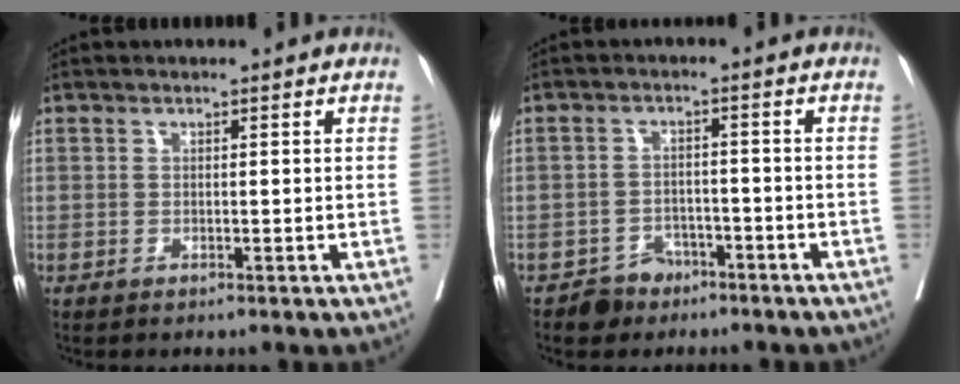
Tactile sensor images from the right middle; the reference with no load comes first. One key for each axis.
{"total": 3.9, "fx": -2.7, "fy": 2.8, "fz": 0.4, "tx": -0.007, "ty": 0.010, "tz": -0.037}